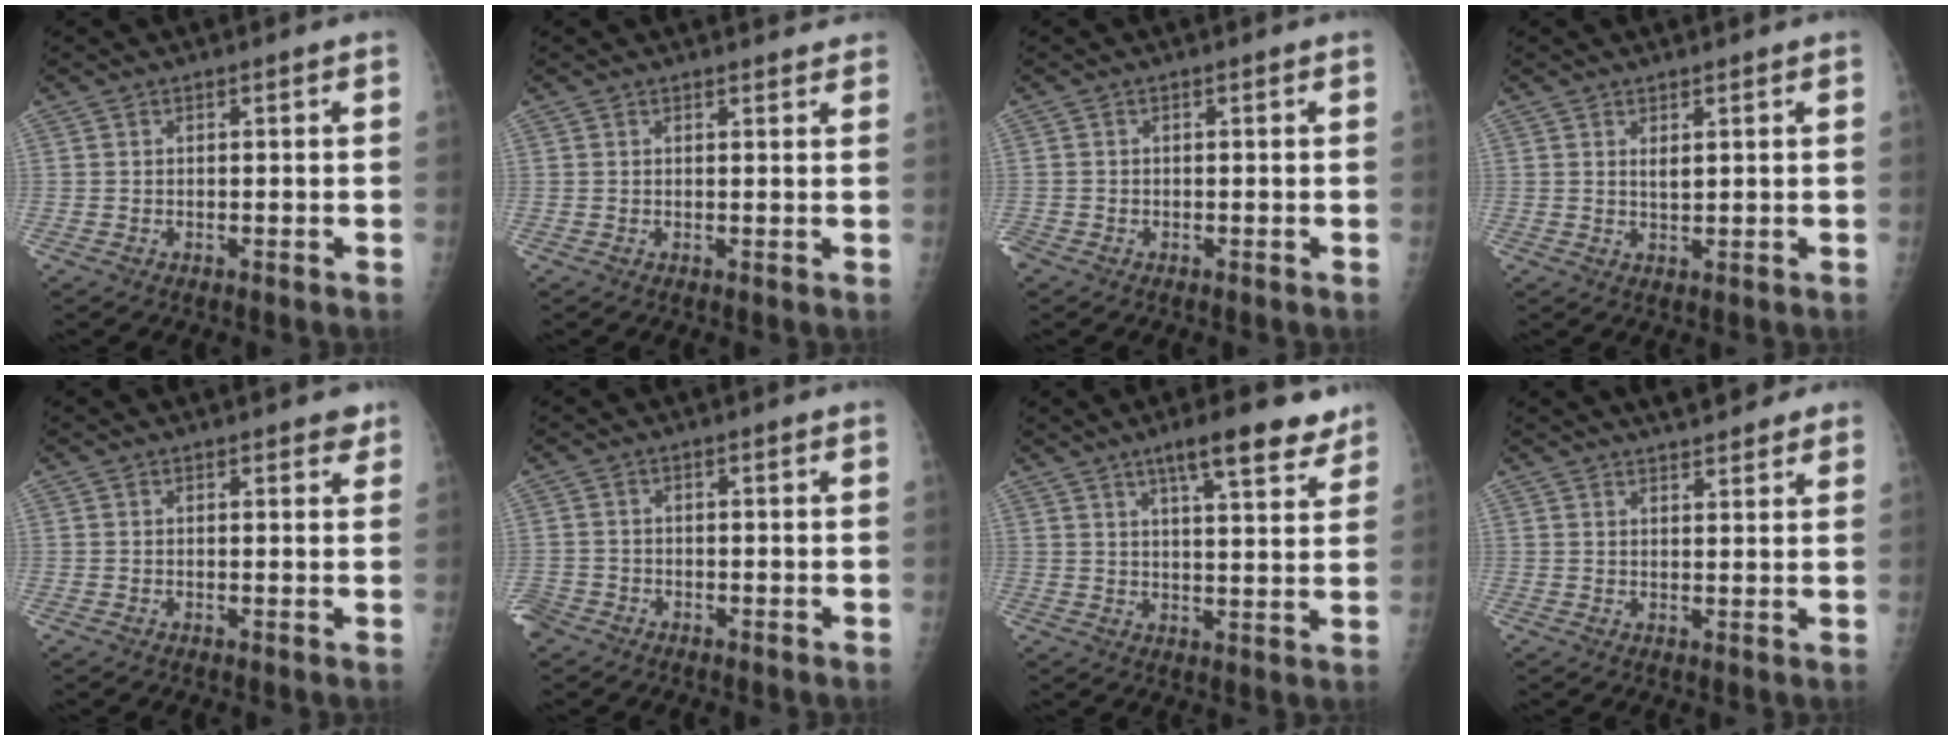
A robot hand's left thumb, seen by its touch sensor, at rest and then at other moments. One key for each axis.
{"total": 3.4, "fx": 3.2, "fy": 0.8, "fz": 0.9, "tx": 0.004, "ty": -0.008, "tz": 0.028}
{"total": 1.3, "fx": -0.7, "fy": 1.0, "fz": 0.5, "tx": -0.015, "ty": 0.000, "tz": -0.015}
{"total": 1.7, "fx": 0.9, "fy": 0.5, "fz": 1.3, "tx": -0.020, "ty": -0.008, "tz": 0.016}
{"total": 2.1, "fx": 1.6, "fy": 0.9, "fz": 1.0, "tx": 0.006, "ty": -0.005, "tz": 0.013}
{"total": 3.8, "fx": -2.6, "fy": 2.6, "fz": 0.9, "tx": -0.023, "ty": 0.006, "tz": -0.053}
{"total": 11.1, "fx": 7.6, "fy": 2.6, "fz": 7.7, "tx": -0.088, "ty": -0.034, "tz": 0.109}
{"total": 9.1, "fx": 7.5, "fy": 2.7, "fz": 4.5, "tx": -0.039, "ty": -0.014, "tz": 0.092}